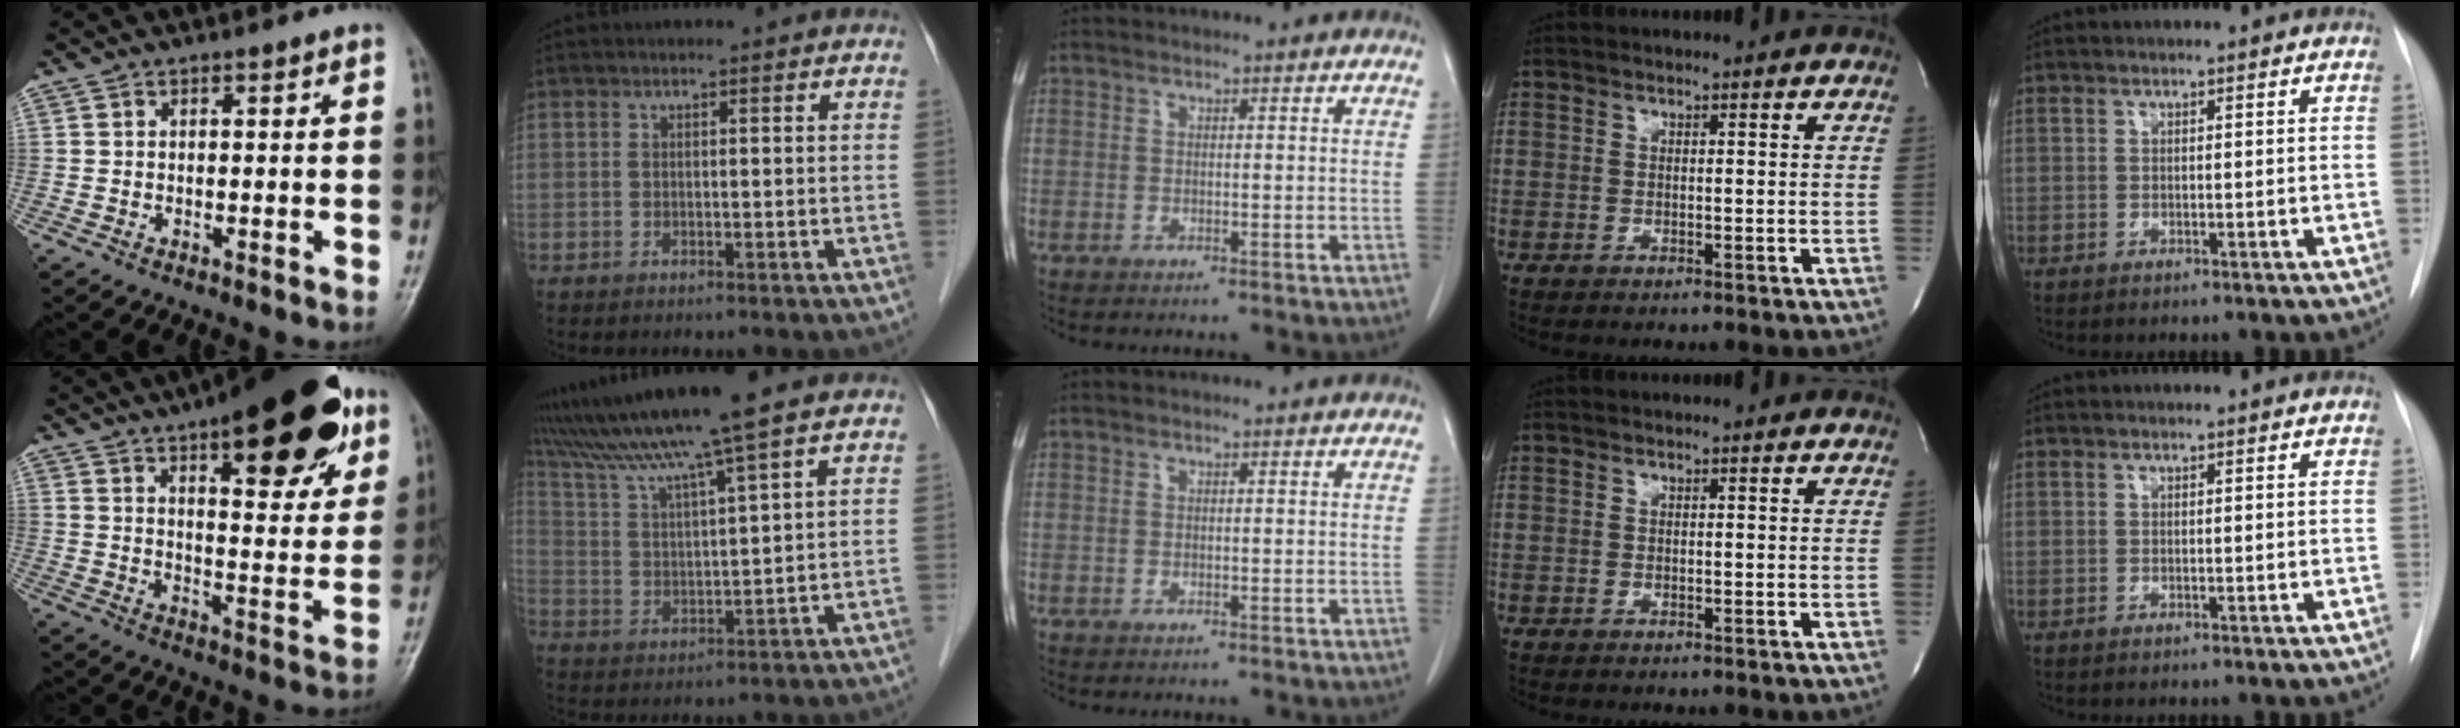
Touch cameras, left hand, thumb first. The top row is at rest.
{"thumb": {"total": 25.0, "force": [14.2, 8.8, 18.6], "torque": [-0.225, -0.034, 0.203]}, "index": {"total": 13.5, "force": [10.8, -2.2, 7.7], "torque": [-0.141, 0.013, 0.190]}}